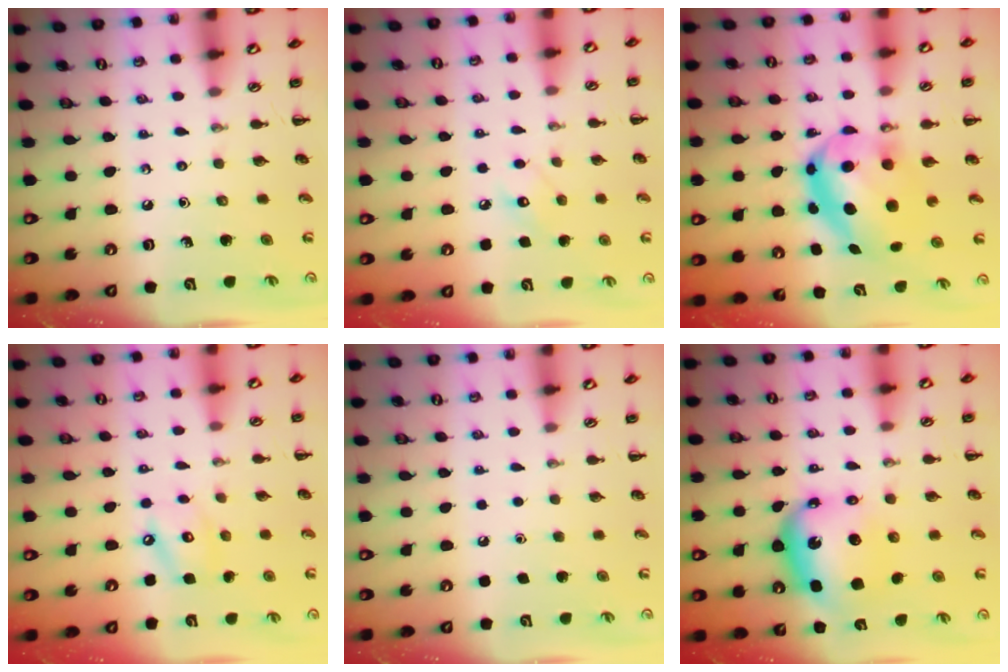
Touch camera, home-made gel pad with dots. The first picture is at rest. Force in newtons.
{"total": 6.3, "press": 6.2, "slide": 1.1}
{"total": 9.7, "press": 9.4, "slide": 2.1}
{"total": 7.7, "press": 7.6, "slide": 1.1}
{"total": 1.8, "press": 1.8, "slide": 0.1}
{"total": 8.1, "press": 7.9, "slide": 1.8}